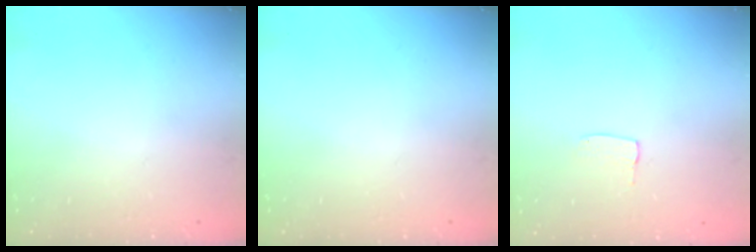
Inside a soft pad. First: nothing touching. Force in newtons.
{"total": 0.0}
{"total": 3.4, "press": 3.4, "slide": 0.2}